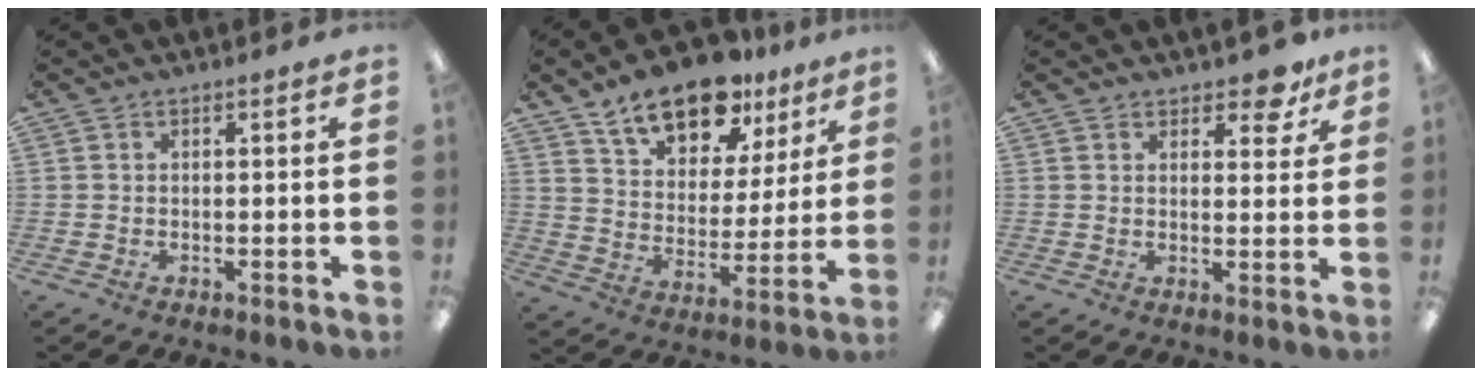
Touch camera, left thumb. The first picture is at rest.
{"total": 16.1, "force": [12.0, 7.8, 7.4], "torque": [-0.113, -0.069, 0.211]}
{"total": 5.9, "force": [4.6, 2.7, 2.7], "torque": [-0.022, -0.024, 0.077]}